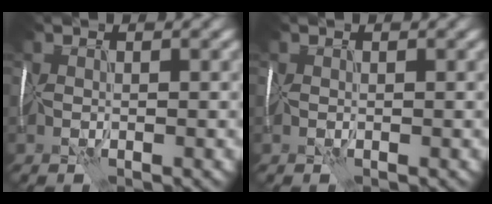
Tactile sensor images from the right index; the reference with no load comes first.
{"total": 0.0}